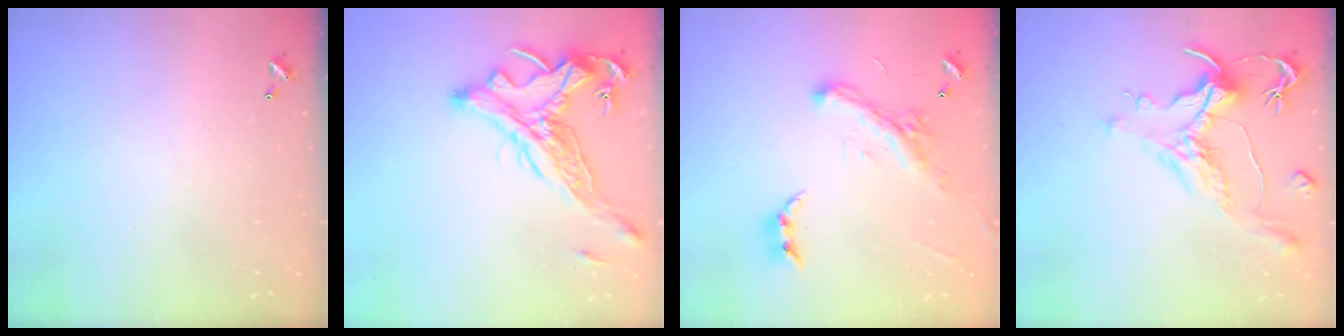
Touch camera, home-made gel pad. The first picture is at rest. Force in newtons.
{"total": 5.4, "press": 5.1, "slide": 1.8}
{"total": 2.2, "press": 2.2, "slide": 0.1}
{"total": 1.1, "press": 0.2, "slide": 1.1}